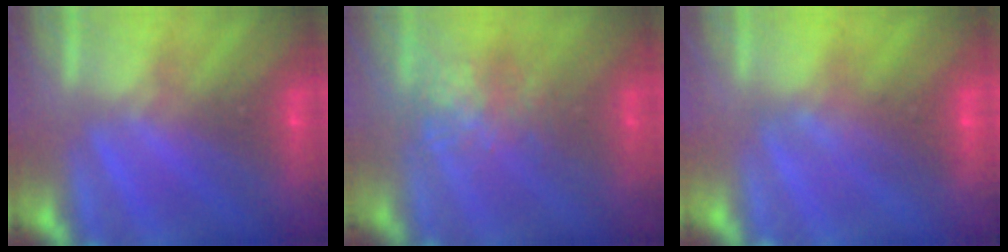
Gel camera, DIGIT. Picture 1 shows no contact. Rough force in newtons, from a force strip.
{"total": 3.7}
{"total": 1.6}